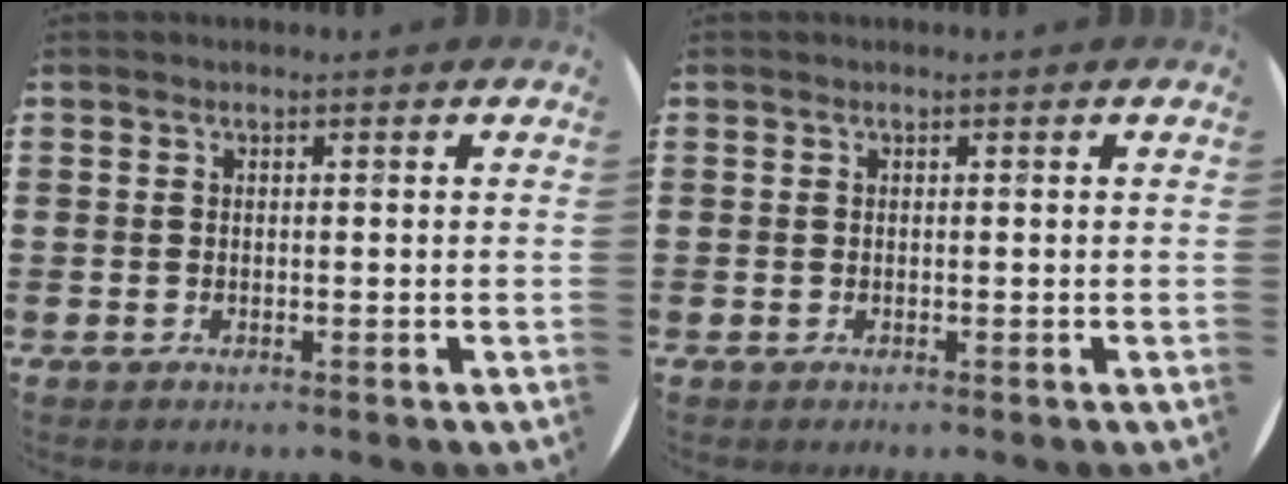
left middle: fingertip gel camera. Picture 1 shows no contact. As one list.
[{"total": 0.0}]